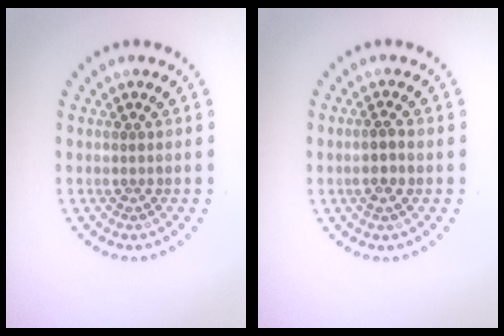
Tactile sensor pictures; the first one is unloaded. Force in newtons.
{"total": 1.4, "press": 1.2, "slide": 0.7}